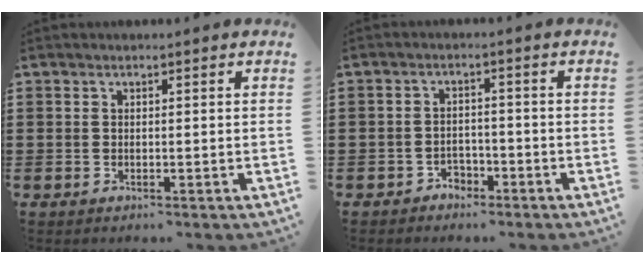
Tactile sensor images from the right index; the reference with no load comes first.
{"total": 2.3, "force": [-1.9, 1.3, 0.2], "torque": [-0.012, 0.000, -0.042]}